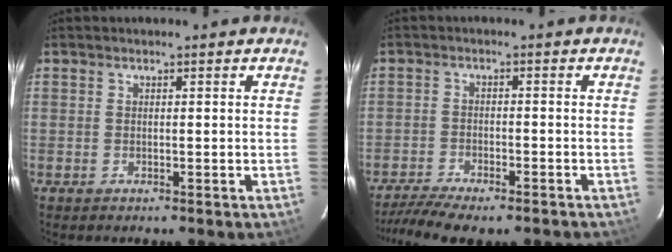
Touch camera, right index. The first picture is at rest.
{"total": 11.3, "force": [-9.4, 2.6, 5.8], "torque": [-0.132, -0.027, -0.149]}